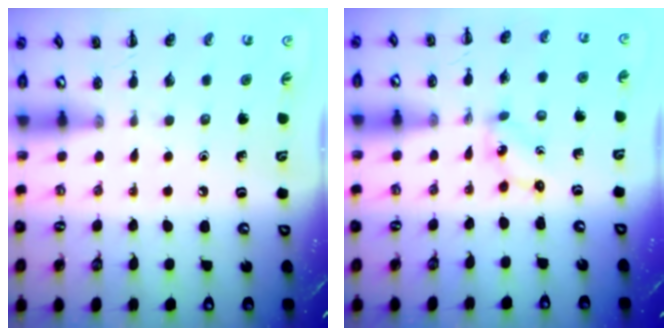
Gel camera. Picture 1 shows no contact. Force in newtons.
{"total": 1.3, "press": 1.2, "slide": 0.5}